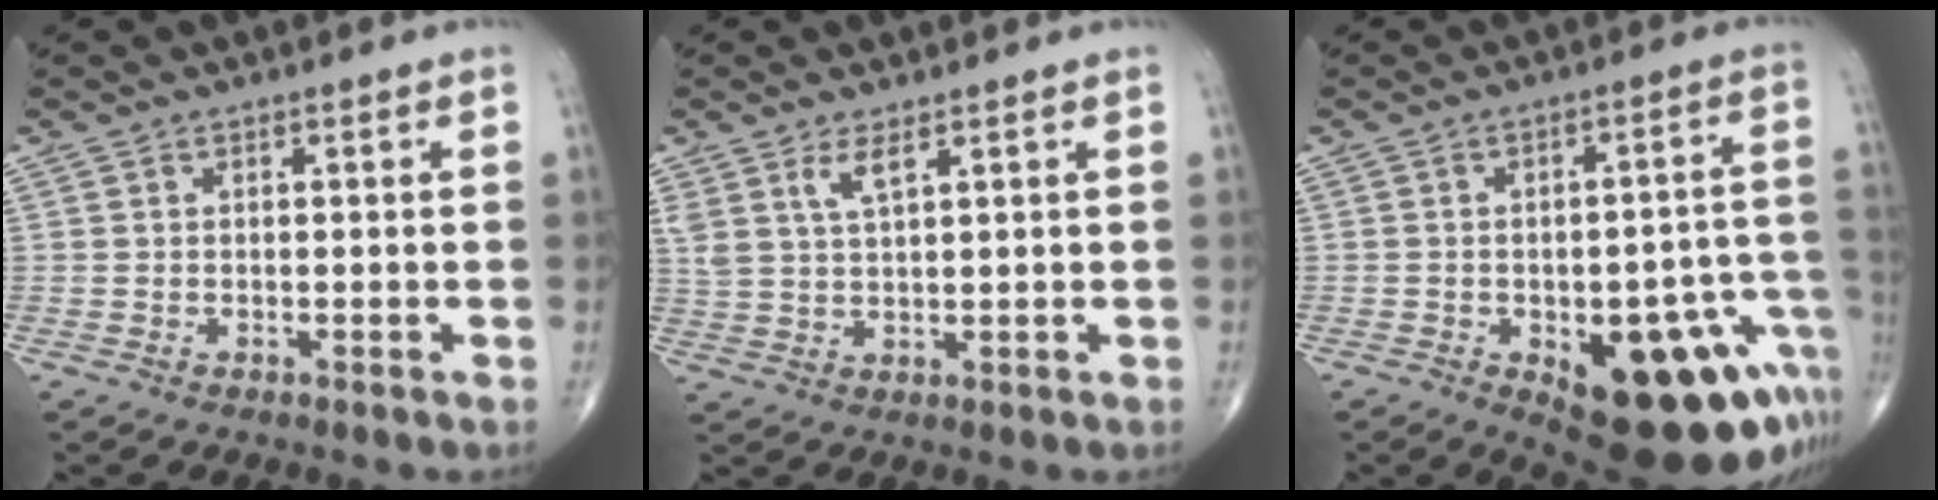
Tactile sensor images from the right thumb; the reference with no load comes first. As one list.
[{"total": 4.0, "force": [2.4, 1.2, 3.0], "torque": [-0.063, -0.012, 0.053]}, {"total": 23.1, "force": [-9.3, 9.9, 18.7], "torque": [-0.150, 0.050, -0.099]}]